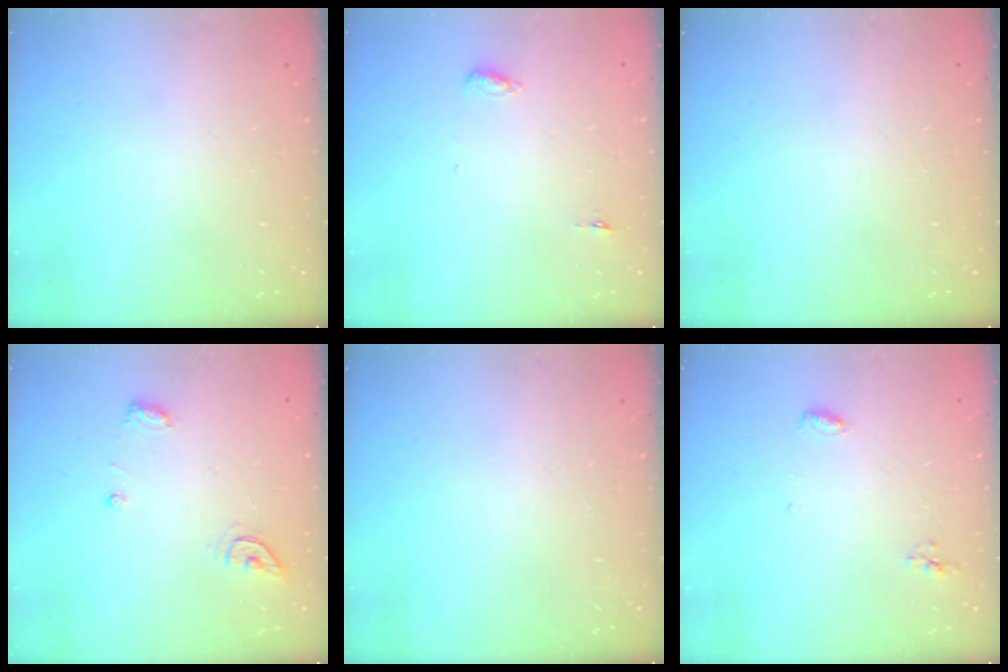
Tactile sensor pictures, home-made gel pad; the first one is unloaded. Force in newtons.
{"total": 4.7, "press": 4.5, "slide": 1.4}
{"total": 0.0}
{"total": 6.4, "press": 6.4, "slide": 0.6}
{"total": 0.0}
{"total": 4.6, "press": 4.4, "slide": 1.1}